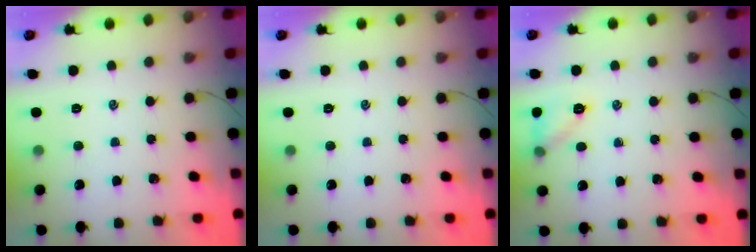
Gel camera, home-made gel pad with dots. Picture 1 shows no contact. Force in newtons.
{"total": 0.0}
{"total": 7.6, "press": 7.6, "slide": 0.5}